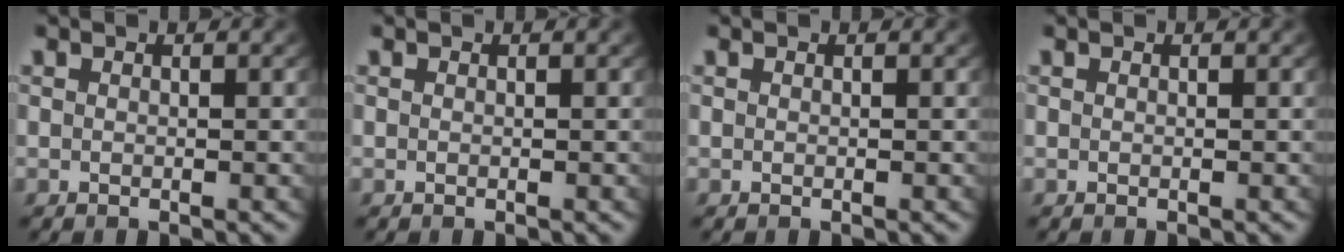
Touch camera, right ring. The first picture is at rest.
{"total": 0.0}
{"total": 0.0}
{"total": 0.0}